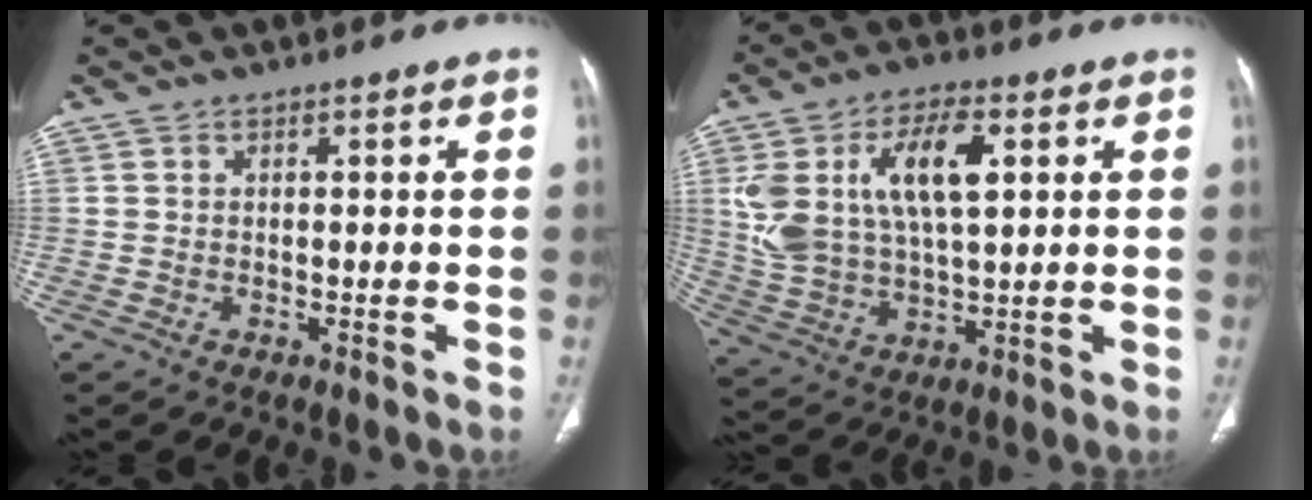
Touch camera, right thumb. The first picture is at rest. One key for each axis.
{"total": 16.6, "fx": 4.6, "fy": 8.3, "fz": 13.5, "tx": -0.256, "ty": 0.001, "tz": 0.093}